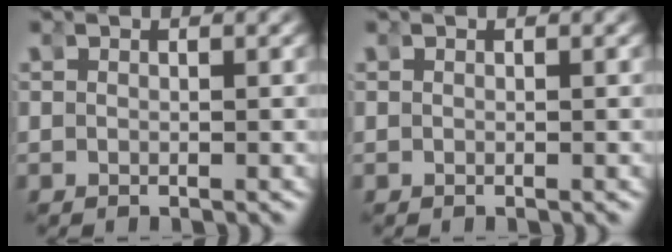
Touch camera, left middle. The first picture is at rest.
{"total": 0.0}